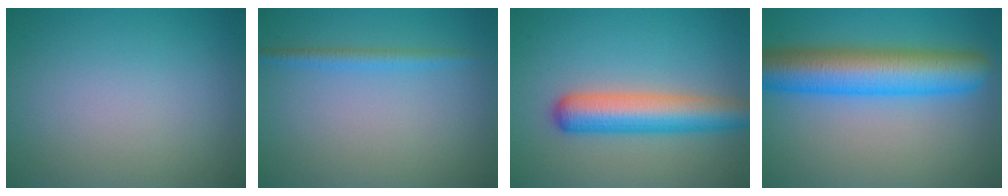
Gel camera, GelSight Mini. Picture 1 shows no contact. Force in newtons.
{"total": 1.6, "press": 1.6, "slide": 0.0}
{"total": 5.9, "press": 5.9, "slide": 0.2}
{"total": 9.4, "press": 9.4, "slide": 0.2}